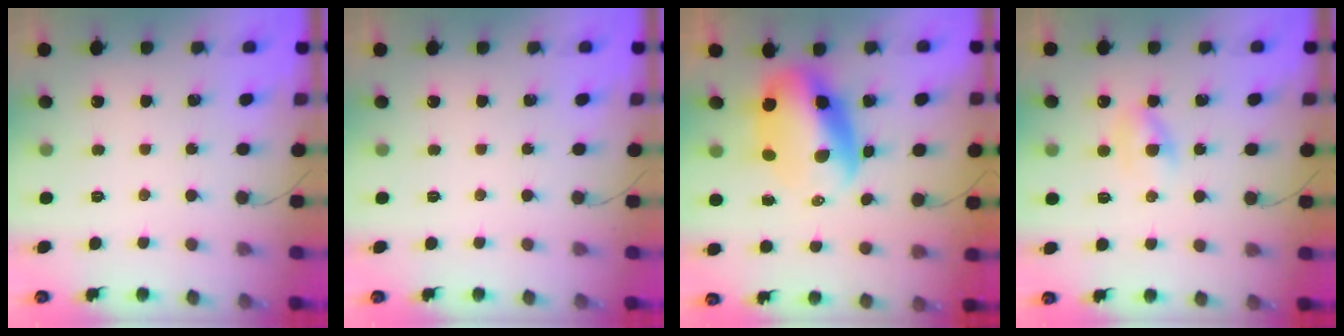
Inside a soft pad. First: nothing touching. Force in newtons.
{"total": 0.0}
{"total": 9.3, "press": 9.0, "slide": 2.2}
{"total": 2.7, "press": 2.5, "slide": 0.9}